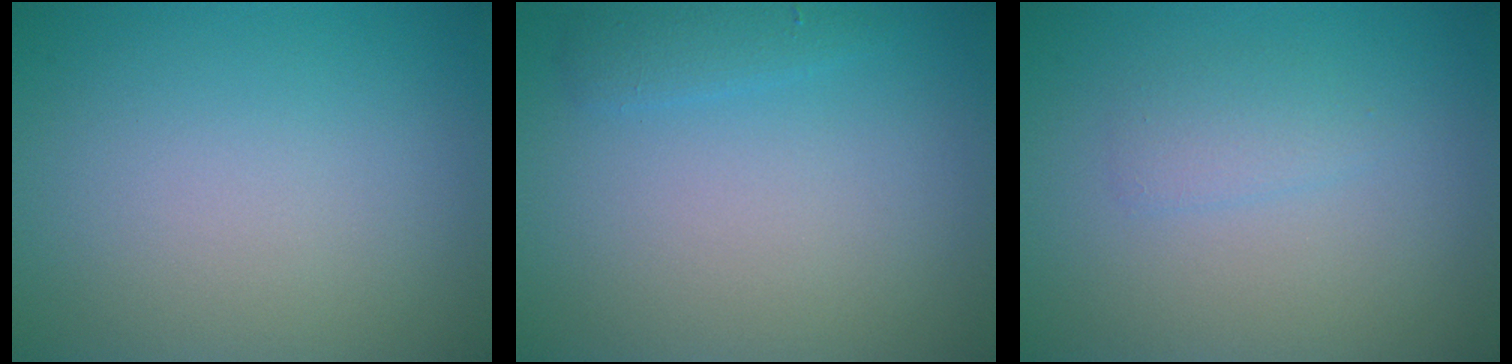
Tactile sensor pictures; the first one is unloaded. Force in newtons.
{"total": 1.2, "press": 1.2, "slide": 0.1}
{"total": 1.3, "press": 1.3, "slide": 0.0}